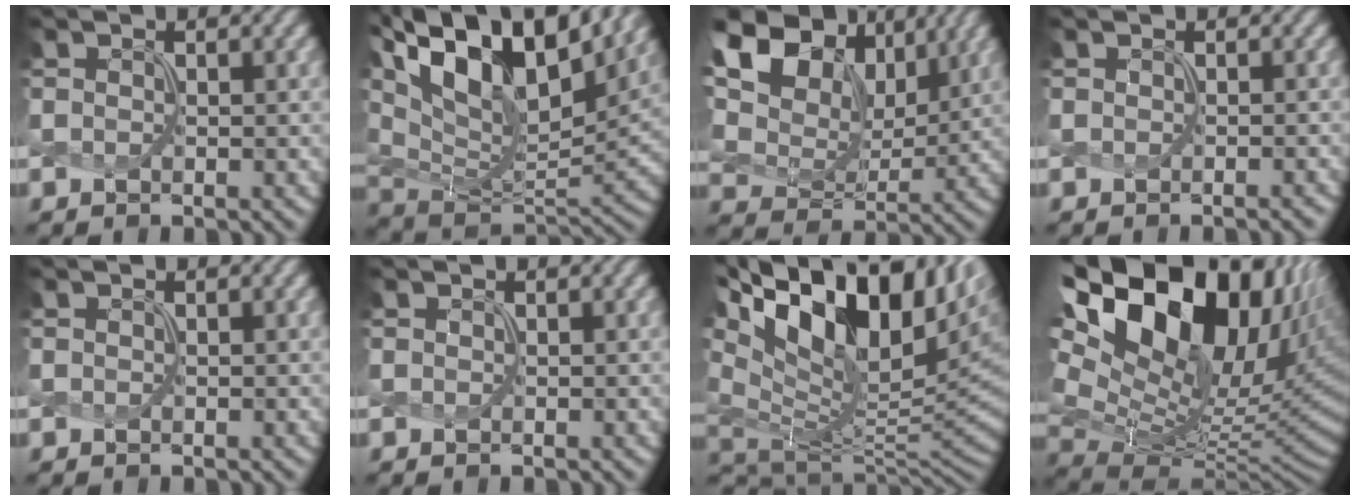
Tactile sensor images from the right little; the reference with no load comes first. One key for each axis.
{"total": 14.8, "fx": 8.2, "fy": 7.1, "fz": 10.0, "tx": -0.202, "ty": 0.028, "tz": 0.148}
{"total": 12.6, "fx": 6.0, "fy": 8.3, "fz": 7.4, "tx": -0.167, "ty": 0.026, "tz": 0.097}
{"total": 0.7, "fx": -0.4, "fy": 0.2, "fz": 0.5, "tx": 0.000, "ty": -0.004, "tz": -0.010}
{"total": 0.0}
{"total": 0.0}
{"total": 16.0, "fx": 6.1, "fy": 8.8, "fz": 11.9, "tx": -0.243, "ty": 0.016, "tz": 0.120}
{"total": 18.9, "fx": 6.0, "fy": 11.6, "fz": 13.6, "tx": -0.241, "ty": 0.014, "tz": 0.121}